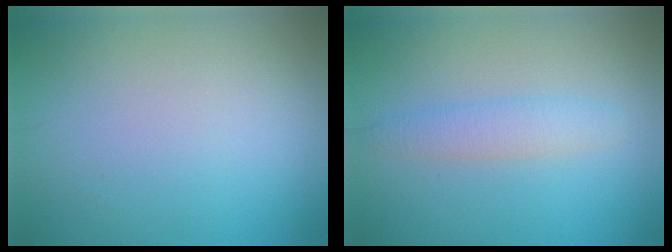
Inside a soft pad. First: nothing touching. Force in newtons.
{"total": 2.1, "press": 2.1, "slide": 0.1}